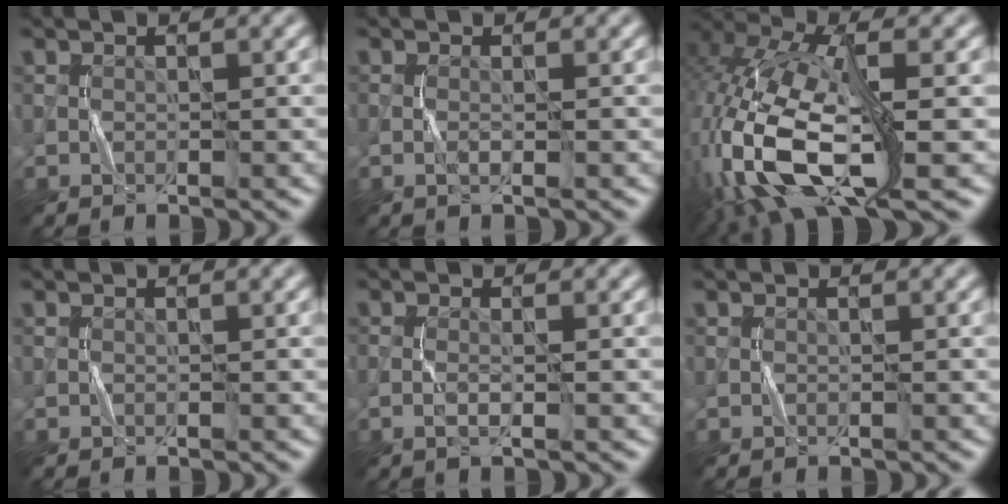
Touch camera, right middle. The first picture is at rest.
{"total": 0.9, "force": [-0.2, 0.1, 0.9], "torque": [-0.020, 0.000, -0.007]}
{"total": 13.6, "force": [-4.3, 5.7, 11.6], "torque": [-0.265, -0.001, -0.083]}
{"total": 0.0}
{"total": 1.2, "force": [-0.3, 0.1, 1.2], "torque": [-0.028, 0.000, -0.010]}
{"total": 0.0}